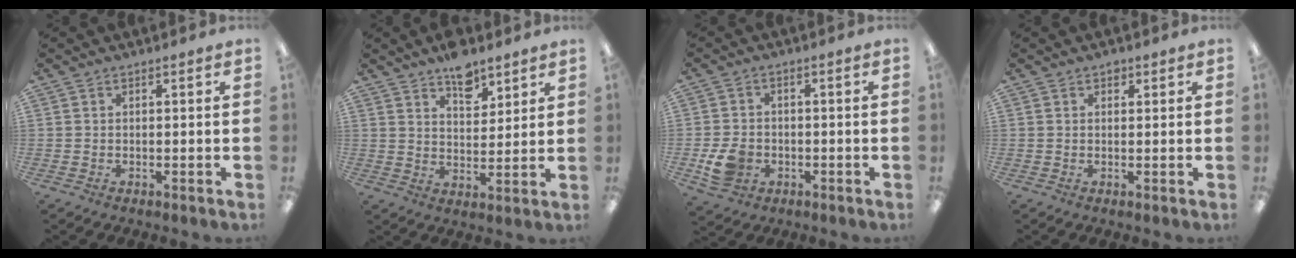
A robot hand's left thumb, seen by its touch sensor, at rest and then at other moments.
{"total": 8.1, "force": [6.2, 4.0, 3.4], "torque": [-0.038, -0.035, 0.107]}
{"total": 6.5, "force": [-1.9, 5.2, 3.3], "torque": [-0.058, 0.004, -0.034]}
{"total": 1.1, "force": [0.7, 0.7, 0.4], "torque": [-0.001, -0.001, 0.012]}